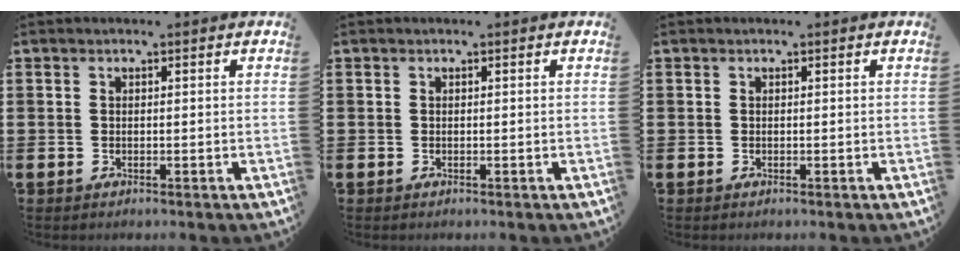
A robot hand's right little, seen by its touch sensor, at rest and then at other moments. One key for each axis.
{"total": 0.0}
{"total": 0.0}